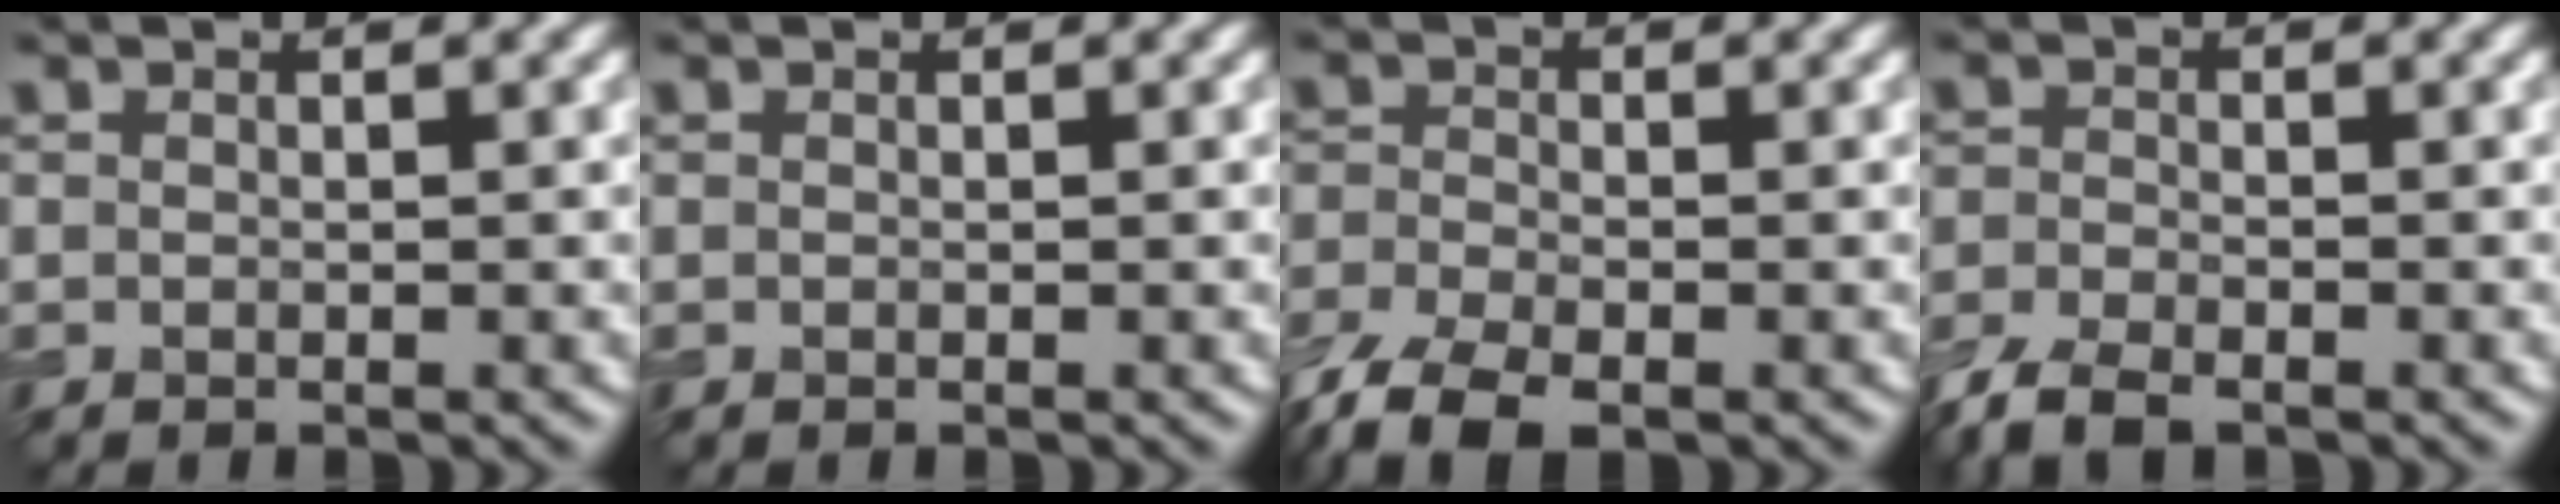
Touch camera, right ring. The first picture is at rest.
{"total": 0.0}
{"total": 5.8, "force": [-3.7, 2.5, 3.7], "torque": [-0.085, -0.018, -0.083]}
{"total": 4.2, "force": [-3.1, 1.6, 2.3], "torque": [-0.051, -0.010, -0.071]}